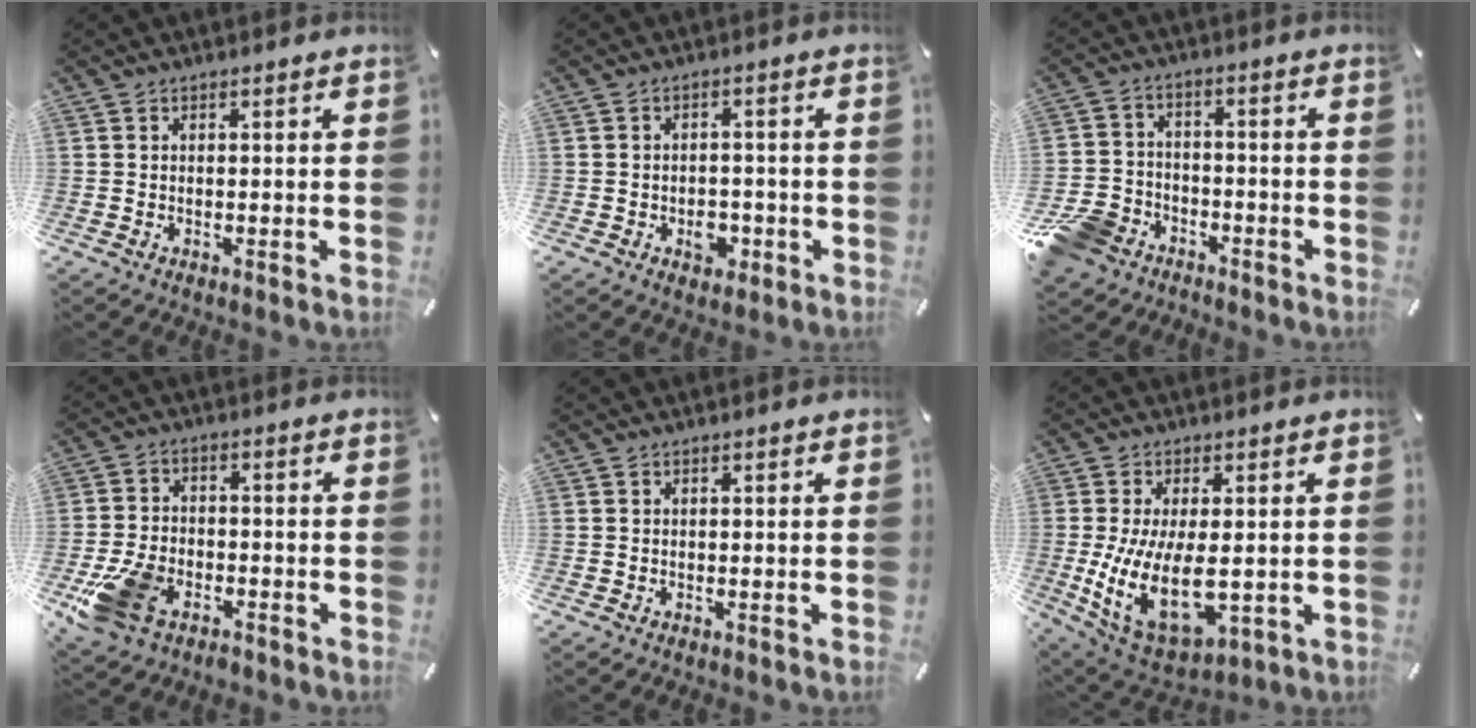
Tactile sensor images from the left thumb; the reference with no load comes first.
{"total": 4.7, "force": [-1.8, 3.4, 2.8], "torque": [-0.035, 0.006, -0.029]}
{"total": 9.2, "force": [-6.4, 6.2, 2.2], "torque": [-0.049, 0.047, -0.122]}
{"total": 10.6, "force": [-5.6, 6.6, 6.1], "torque": [-0.128, 0.023, -0.098]}
{"total": 0.0}
{"total": 16.2, "force": [-0.9, 9.0, 13.4], "torque": [-0.265, -0.021, -0.008]}